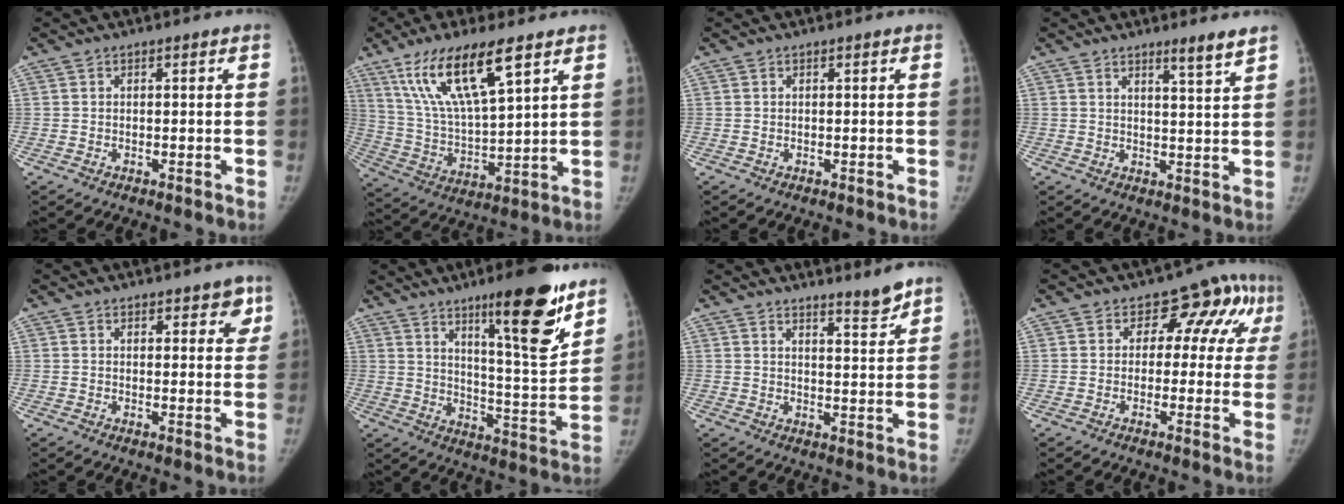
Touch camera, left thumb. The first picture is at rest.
{"total": 17.0, "force": [9.6, 4.4, 13.3], "torque": [-0.249, -0.033, 0.192]}
{"total": 0.0}
{"total": 4.1, "force": [3.2, -0.3, 2.5], "torque": [-0.035, -0.034, 0.050]}
{"total": 4.7, "force": [2.9, 2.4, 2.8], "torque": [0.003, -0.013, 0.033]}
{"total": 17.8, "force": [11.3, 3.1, 13.4], "torque": [-0.166, -0.080, 0.178]}
{"total": 4.7, "force": [4.1, 0.1, 2.3], "torque": [-0.030, -0.044, 0.065]}
{"total": 9.9, "force": [2.9, 7.1, 6.2], "torque": [-0.013, 0.011, 0.025]}